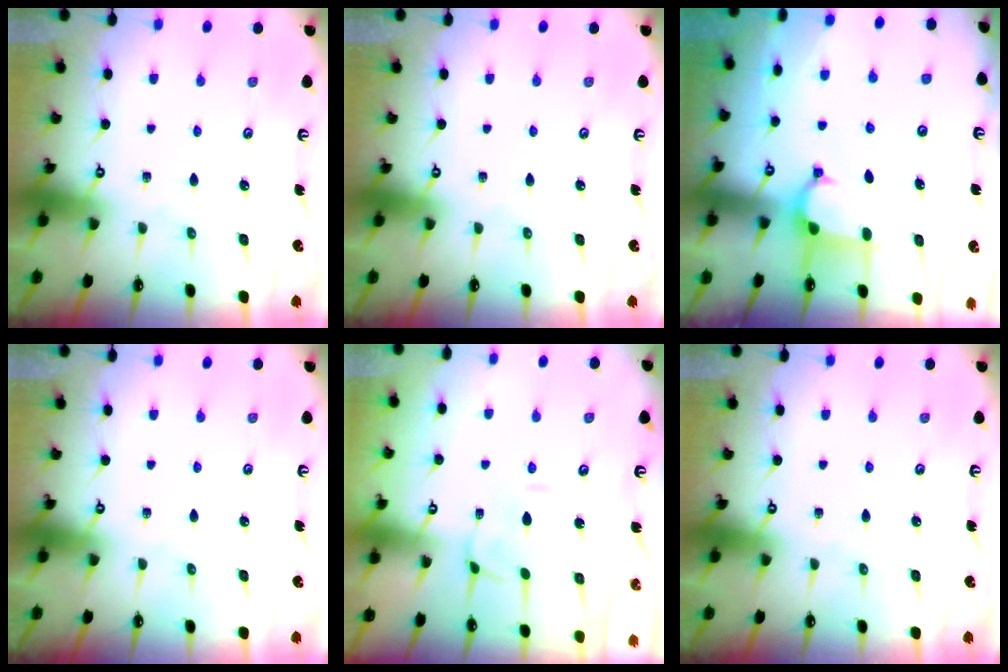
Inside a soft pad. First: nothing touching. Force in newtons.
{"total": 0.0}
{"total": 1.7, "press": 1.6, "slide": 0.5}
{"total": 0.0}
{"total": 2.5, "press": 2.4, "slide": 0.7}
{"total": 0.0}